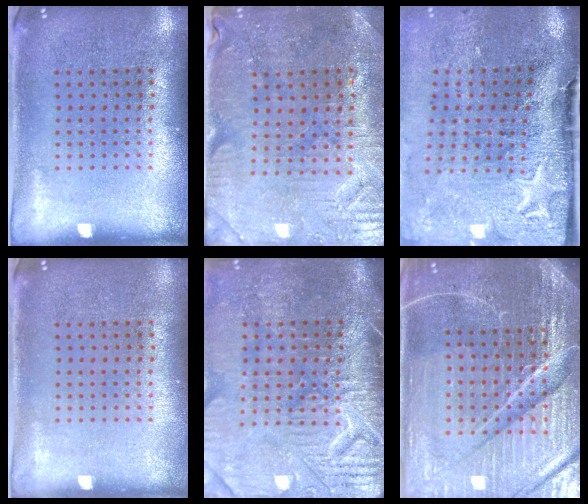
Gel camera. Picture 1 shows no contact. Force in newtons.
{"total": 1.2, "press": 1.1, "slide": 0.4}
{"total": 4.8, "press": 3.8, "slide": 2.9}
{"total": 0.0}
{"total": 4.6, "press": 4.0, "slide": 2.2}
{"total": 6.5, "press": 5.8, "slide": 3.0}